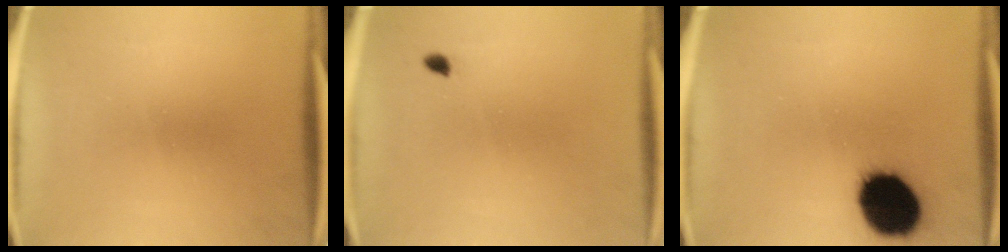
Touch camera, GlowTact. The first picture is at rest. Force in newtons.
{"total": 0.9}
{"total": 19.0}